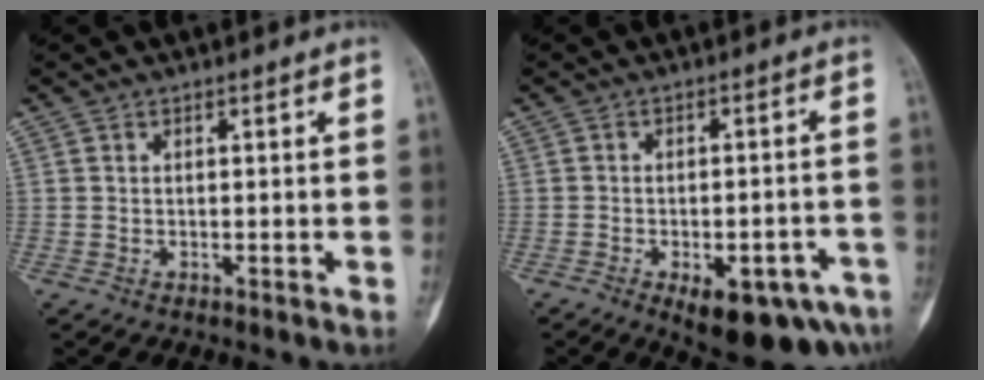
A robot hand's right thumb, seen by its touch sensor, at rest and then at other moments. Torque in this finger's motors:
{"motor_torque": [-0.05, 0.44, 0.60, 0.16, 0.22]}